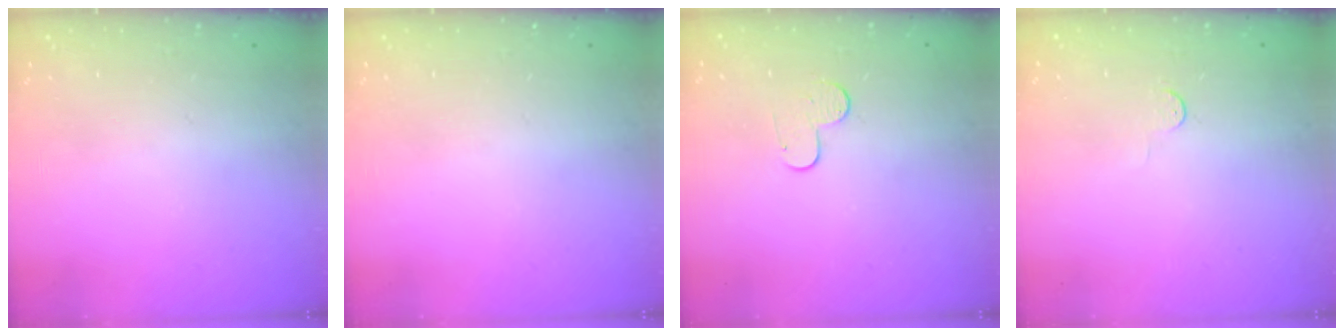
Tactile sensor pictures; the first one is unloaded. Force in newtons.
{"total": 0.0}
{"total": 6.6, "press": 6.5, "slide": 0.6}
{"total": 2.8, "press": 2.8, "slide": 0.4}